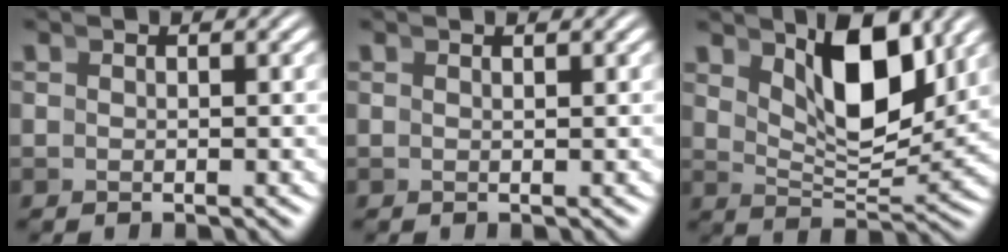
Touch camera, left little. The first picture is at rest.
{"total": 0.8, "force": [0.4, -0.7, 0.0], "torque": [0.008, 0.001, 0.008]}
{"total": 6.2, "force": [3.0, 1.4, 5.2], "torque": [-0.074, -0.007, 0.053]}